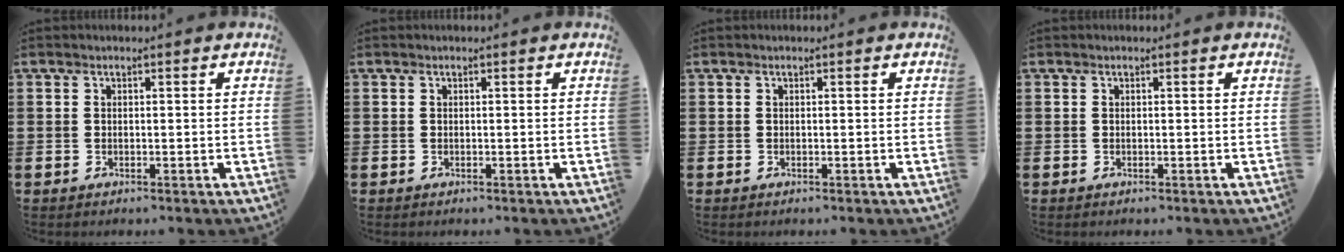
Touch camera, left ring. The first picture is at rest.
{"total": 0.0}
{"total": 0.0}
{"total": 0.0}